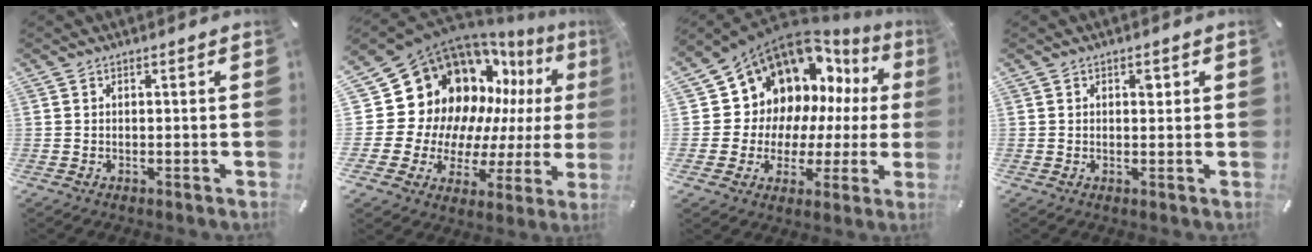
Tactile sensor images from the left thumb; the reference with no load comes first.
{"total": 18.9, "force": [8.8, 14.8, 7.7], "torque": [-0.119, -0.112, 0.203]}
{"total": 14.8, "force": [7.6, 11.3, 5.6], "torque": [-0.091, -0.084, 0.151]}
{"total": 1.8, "force": [0.7, 1.2, 1.2], "torque": [-0.010, -0.001, 0.007]}